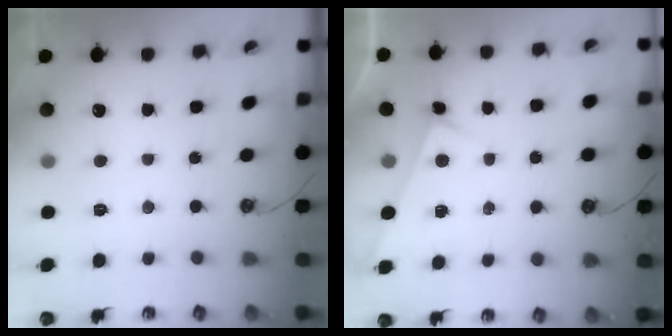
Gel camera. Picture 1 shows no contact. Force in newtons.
{"total": 4.7, "press": 4.7, "slide": 0.2}